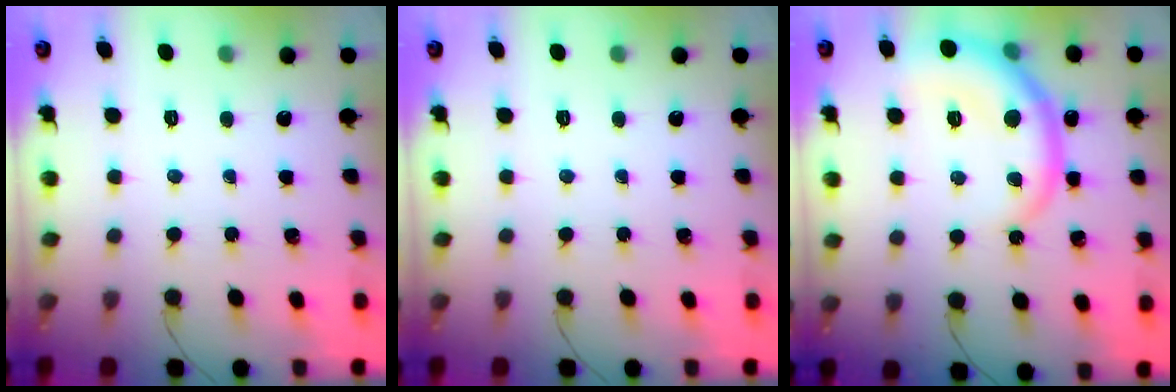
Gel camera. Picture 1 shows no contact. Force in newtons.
{"total": 0.0}
{"total": 12.8, "press": 12.8, "slide": 0.5}